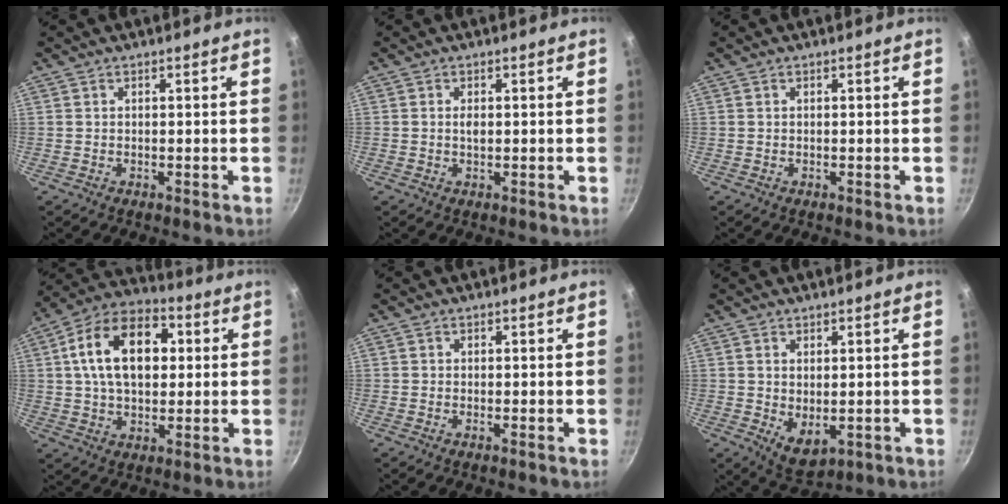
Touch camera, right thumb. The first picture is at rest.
{"total": 1.3, "force": [0.2, 0.7, 1.1], "torque": [-0.018, 0.001, 0.002]}
{"total": 0.0}
{"total": 17.6, "force": [3.5, 11.3, 13.0], "torque": [-0.190, 0.020, 0.043]}
{"total": 0.0}
{"total": 5.6, "force": [0.2, 3.4, 4.5], "torque": [-0.067, -0.021, 0.014]}